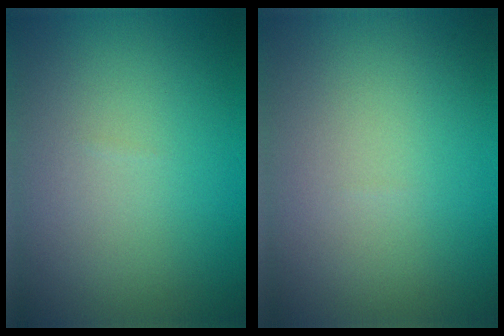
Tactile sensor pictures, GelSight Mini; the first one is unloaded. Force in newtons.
{"total": 0.0}